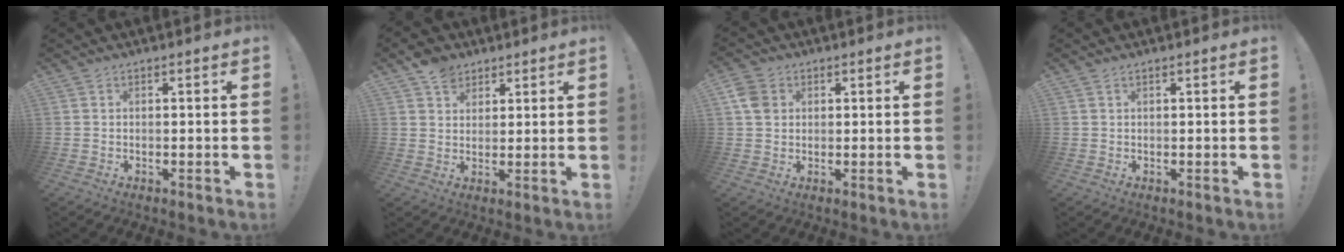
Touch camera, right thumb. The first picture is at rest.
{"total": 4.8, "force": [4.0, 0.9, 2.4], "torque": [-0.044, -0.026, 0.073]}
{"total": 5.9, "force": [1.8, 4.9, 2.9], "torque": [-0.034, 0.005, 0.037]}
{"total": 0.5, "force": [0.4, 0.1, 0.3], "torque": [-0.010, 0.002, 0.008]}